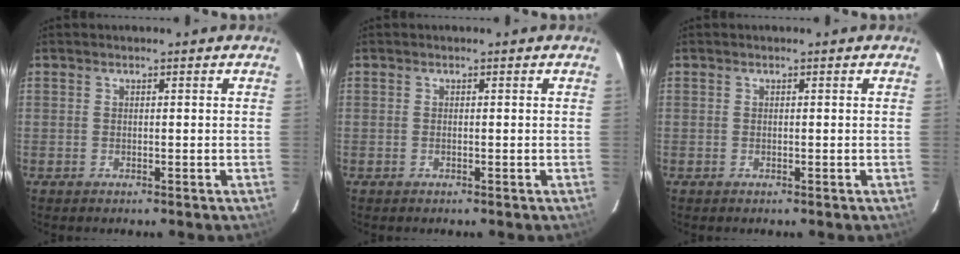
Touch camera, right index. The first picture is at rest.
{"total": 0.0}
{"total": 0.0}